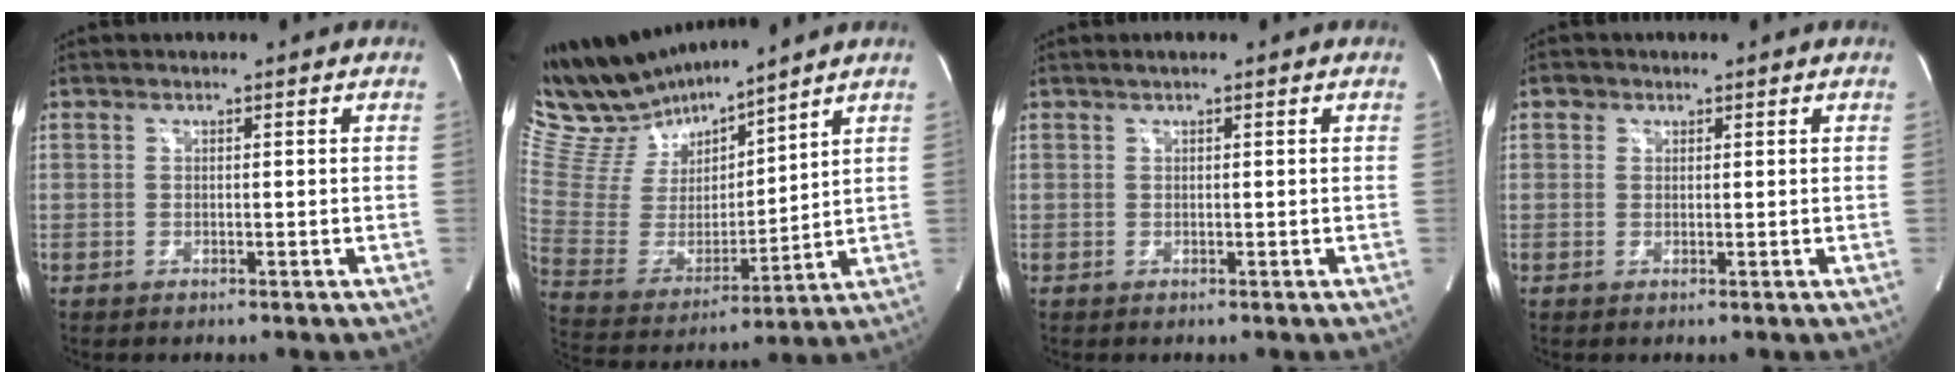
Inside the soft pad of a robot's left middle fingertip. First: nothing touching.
{"total": 15.5, "force": [14.4, 3.2, 4.5], "torque": [-0.105, 0.001, 0.290]}
{"total": 0.8, "force": [0.5, 0.1, 0.6], "torque": [-0.015, 0.007, 0.010]}
{"total": 1.2, "force": [0.6, 1.0, 0.1], "torque": [0.006, 0.003, 0.005]}